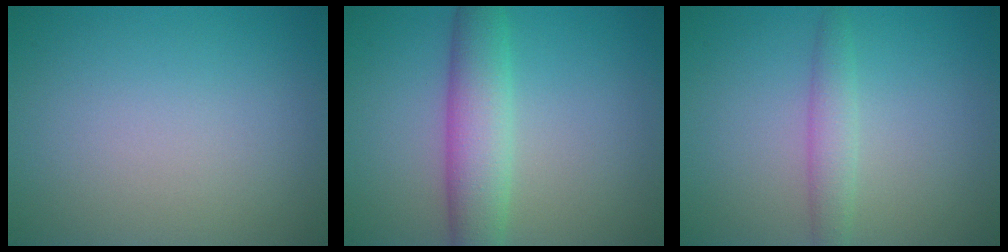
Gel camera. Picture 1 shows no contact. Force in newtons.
{"total": 5.2, "press": 5.2, "slide": 0.1}
{"total": 2.1, "press": 2.1, "slide": 0.1}